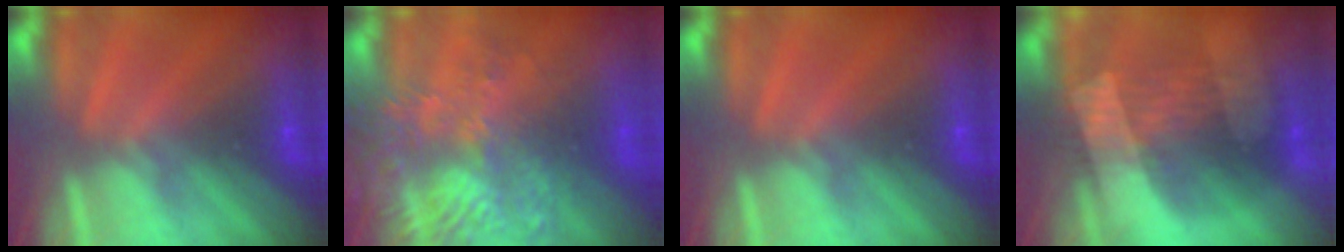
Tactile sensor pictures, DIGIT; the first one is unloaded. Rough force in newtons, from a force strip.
{"total": 8.0}
{"total": 0.0}
{"total": 3.4}